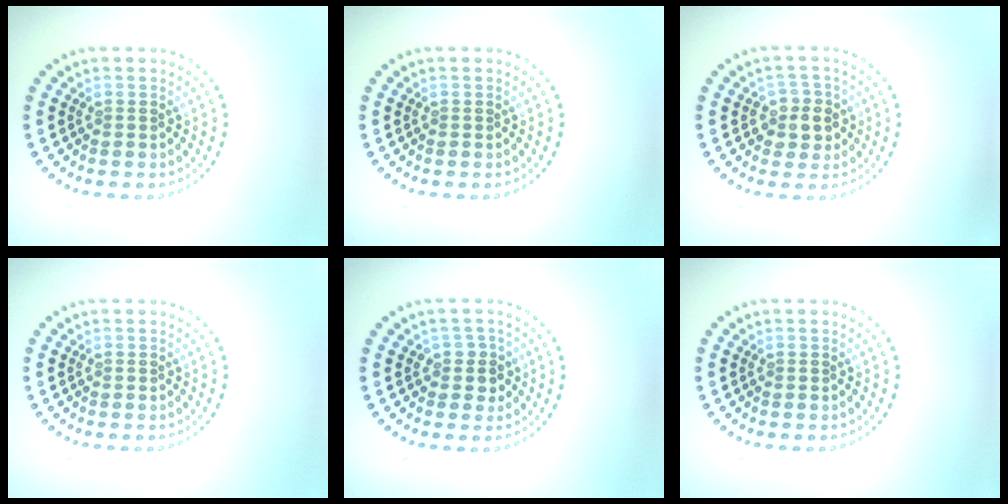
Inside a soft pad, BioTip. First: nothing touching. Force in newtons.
{"total": 0.0}
{"total": 2.6, "press": 2.4, "slide": 1.0}
{"total": 0.0}
{"total": 1.9, "press": 1.7, "slide": 0.9}
{"total": 0.0}